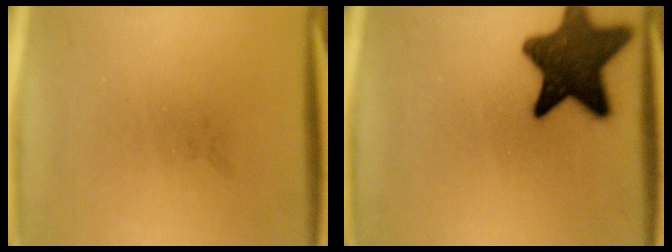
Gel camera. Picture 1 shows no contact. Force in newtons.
{"total": 13.6}